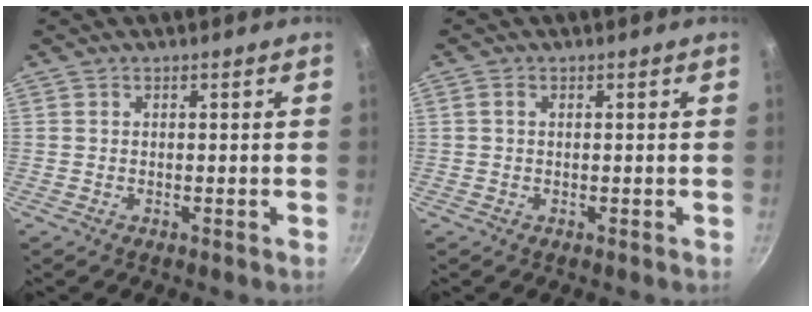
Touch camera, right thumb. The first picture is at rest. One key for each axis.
{"total": 0.9, "fx": 0.2, "fy": 0.6, "fz": 0.7, "tx": -0.013, "ty": 0.004, "tz": 0.003}